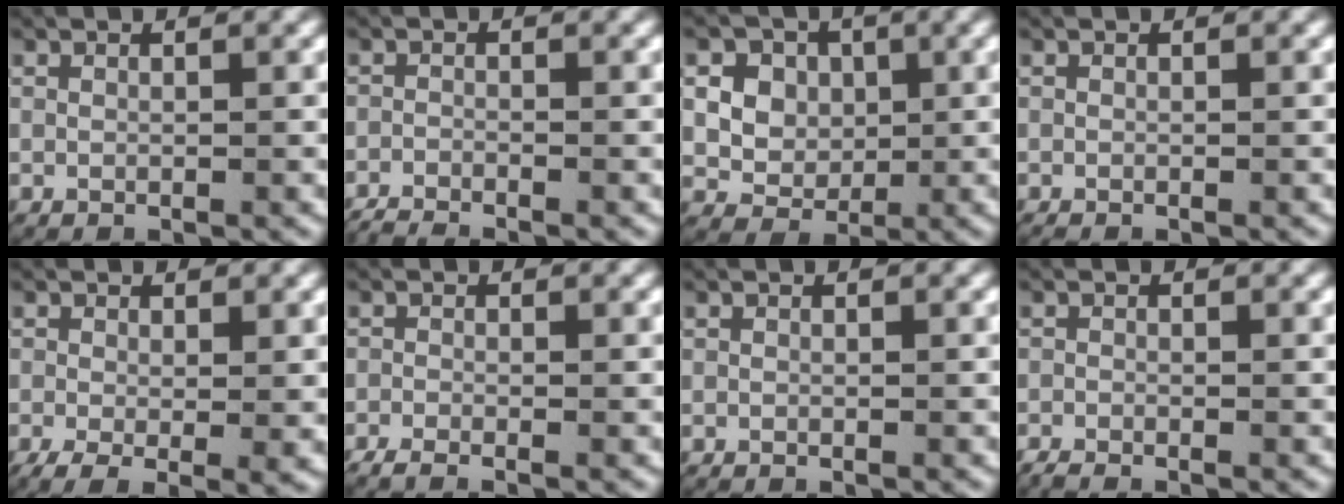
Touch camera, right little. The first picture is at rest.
{"total": 2.8, "force": [-2.7, 0.9, 0.5], "torque": [-0.016, -0.012, -0.043]}
{"total": 6.2, "force": [0.5, 5.7, 2.5], "torque": [-0.058, -0.009, 0.007]}
{"total": 0.6, "force": [-0.5, 0.2, 0.1], "torque": [-0.005, -0.006, -0.007]}
{"total": 3.7, "force": [-1.5, 1.5, 3.0], "torque": [-0.052, -0.021, -0.015]}
{"total": 2.3, "force": [-1.9, 0.7, 1.0], "torque": [-0.024, -0.008, -0.032]}
{"total": 0.0}
{"total": 1.6, "force": [-1.5, 0.5, 0.4], "torque": [-0.010, -0.008, -0.025]}